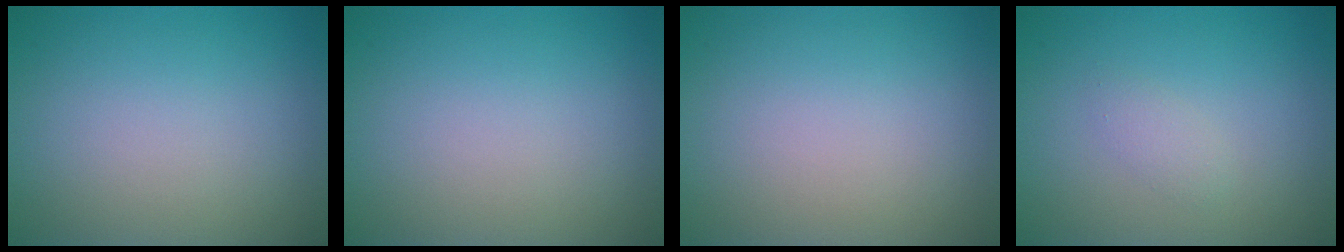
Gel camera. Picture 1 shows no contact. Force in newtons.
{"total": 0.0}
{"total": 0.0}
{"total": 1.0, "press": 1.0, "slide": 0.0}